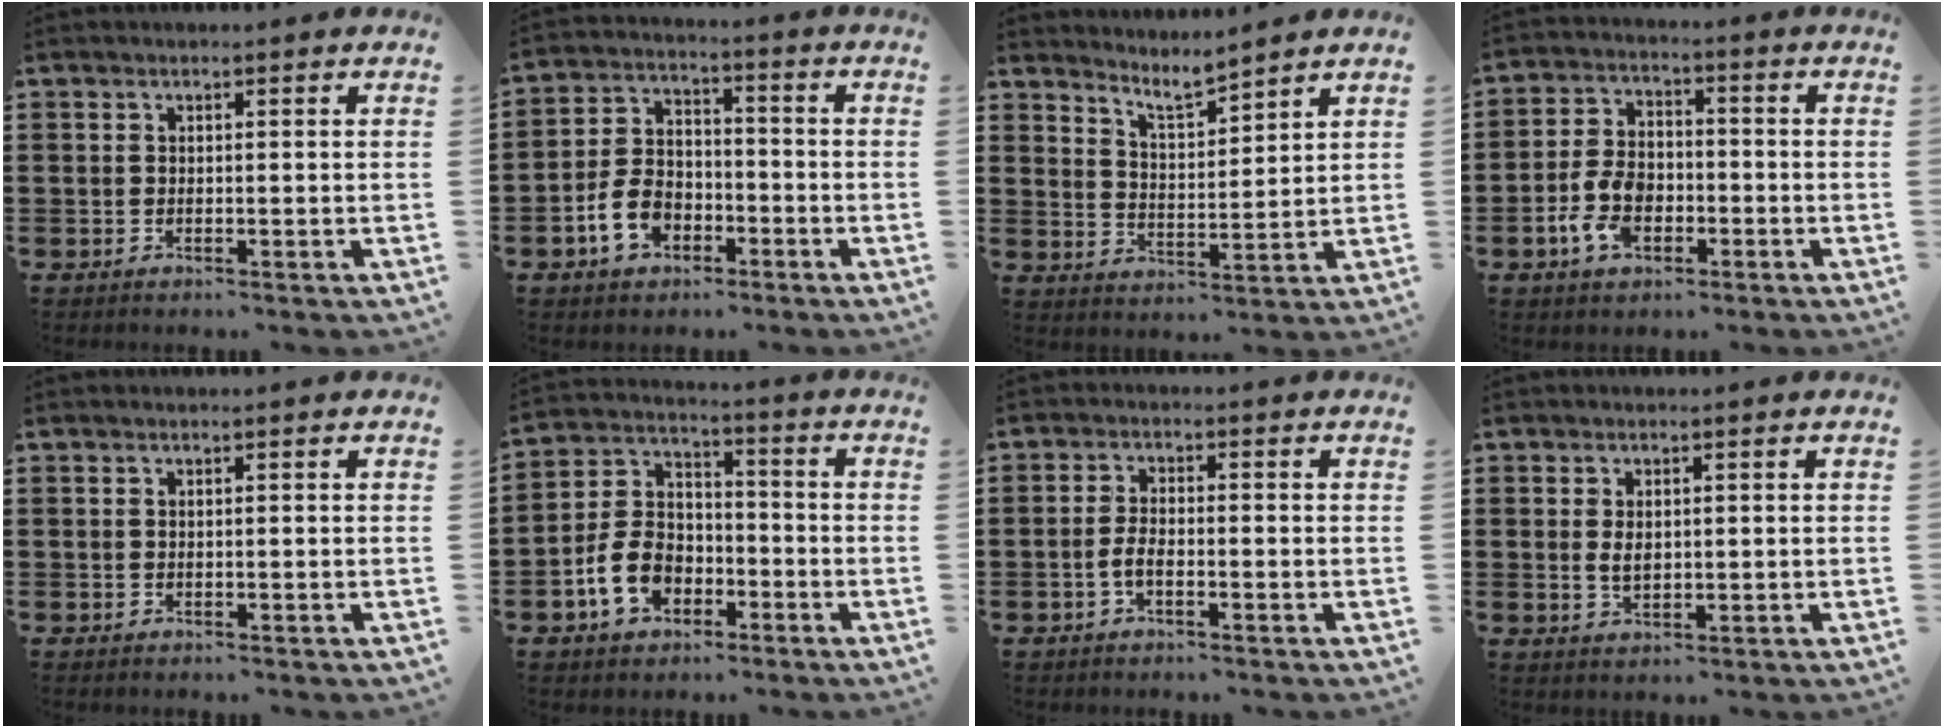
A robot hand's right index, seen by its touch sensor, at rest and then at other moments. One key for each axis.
{"total": 7.2, "fx": -3.2, "fy": 5.1, "fz": 3.9, "tx": -0.104, "ty": 0.009, "tz": -0.066}
{"total": 4.3, "fx": 4.2, "fy": 0.3, "fz": 0.9, "tx": -0.033, "ty": -0.019, "tz": 0.076}
{"total": 7.2, "fx": -2.6, "fy": 4.5, "fz": 4.9, "tx": -0.121, "ty": 0.004, "tz": -0.054}
{"total": 0.0}
{"total": 8.4, "fx": -3.5, "fy": 6.1, "fz": 4.7, "tx": -0.131, "ty": 0.013, "tz": -0.074}
{"total": 2.7, "fx": -1.4, "fy": 1.2, "fz": 1.9, "tx": -0.052, "ty": 0.000, "tz": -0.031}
{"total": 2.2, "fx": 0.4, "fy": 1.4, "fz": 1.7, "tx": -0.037, "ty": 0.006, "tz": 0.007}